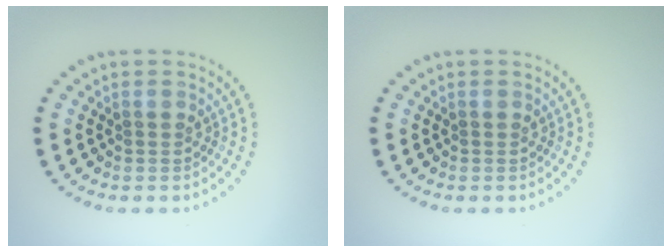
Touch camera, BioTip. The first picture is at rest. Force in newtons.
{"total": 0.0}